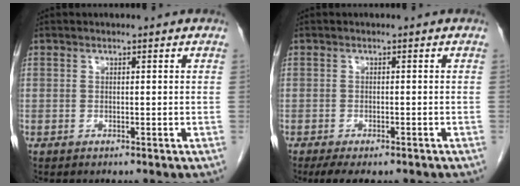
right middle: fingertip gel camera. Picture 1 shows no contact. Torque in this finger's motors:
{"motor_torque": [0.72, -0.57, -0.02, 0.03]}